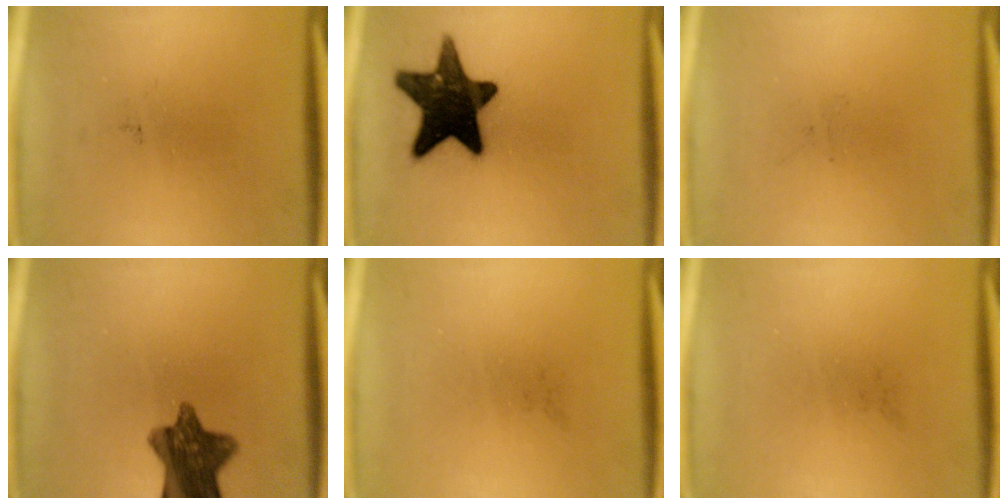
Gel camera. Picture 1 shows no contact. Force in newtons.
{"total": 16.9}
{"total": 0.0}
{"total": 10.1}
{"total": 0.0}
{"total": 0.0}